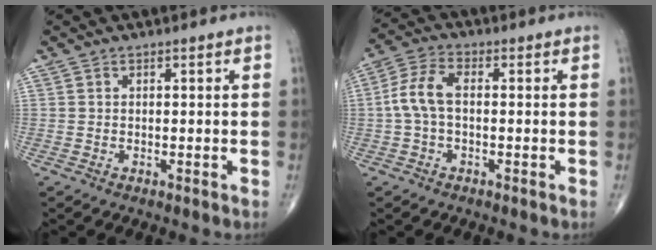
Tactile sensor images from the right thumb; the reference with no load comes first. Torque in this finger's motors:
{"motor_torque": [0.07, 0.07, 0.28, -0.27, 0.17]}